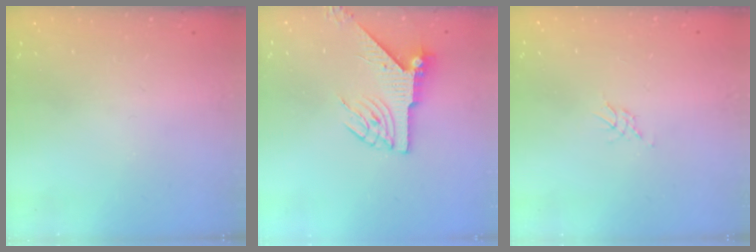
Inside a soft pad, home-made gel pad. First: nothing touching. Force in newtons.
{"total": 6.8, "press": 6.8, "slide": 0.5}
{"total": 1.4, "press": 1.4, "slide": 0.2}